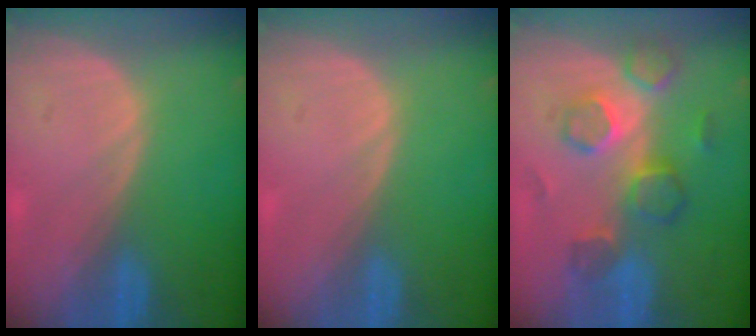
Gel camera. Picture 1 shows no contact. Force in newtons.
{"total": 0.0}
{"total": 7.9, "press": 7.7, "slide": 2.1}